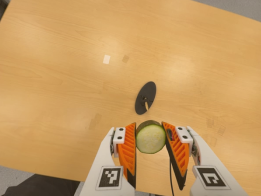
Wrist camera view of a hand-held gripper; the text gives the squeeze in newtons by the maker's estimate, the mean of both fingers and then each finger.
{"total": 11.5, "left": 10.7, "right": 12.2}